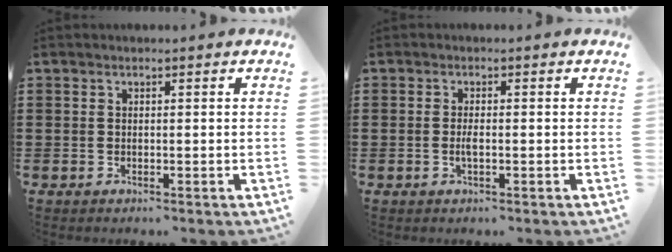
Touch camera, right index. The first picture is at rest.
{"total": 1.5, "force": [-0.3, 0.4, 1.4], "torque": [-0.034, -0.002, -0.009]}